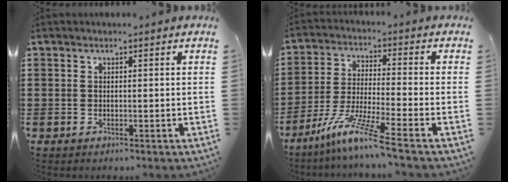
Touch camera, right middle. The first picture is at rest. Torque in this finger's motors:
{"motor_torque": [1.55, -0.59, 0.30, 0.07]}